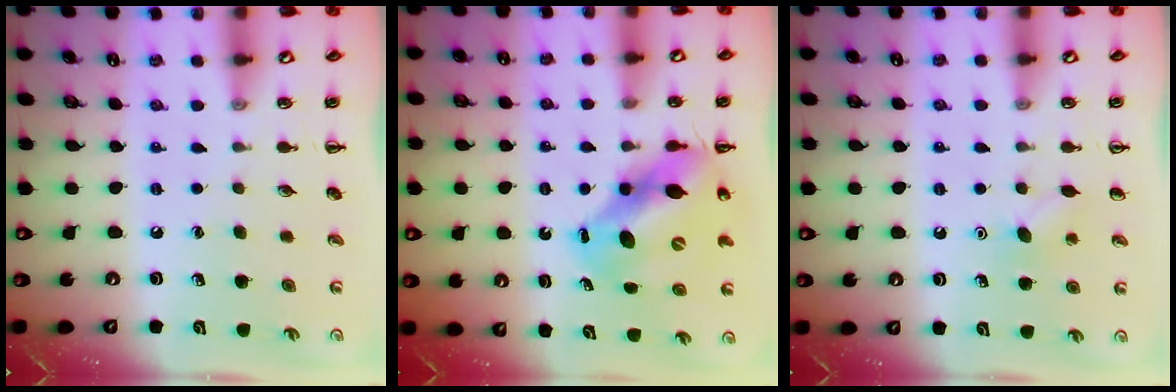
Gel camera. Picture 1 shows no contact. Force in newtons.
{"total": 11.6, "press": 11.2, "slide": 3.1}
{"total": 4.8, "press": 4.5, "slide": 1.4}